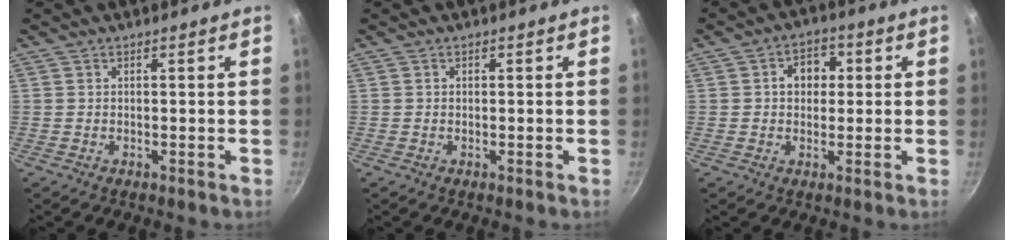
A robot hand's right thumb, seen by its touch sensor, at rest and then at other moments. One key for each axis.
{"total": 0.0}
{"total": 5.8, "fx": 0.9, "fy": 4.4, "fz": 3.7, "tx": -0.028, "ty": 0.009, "tz": 0.007}